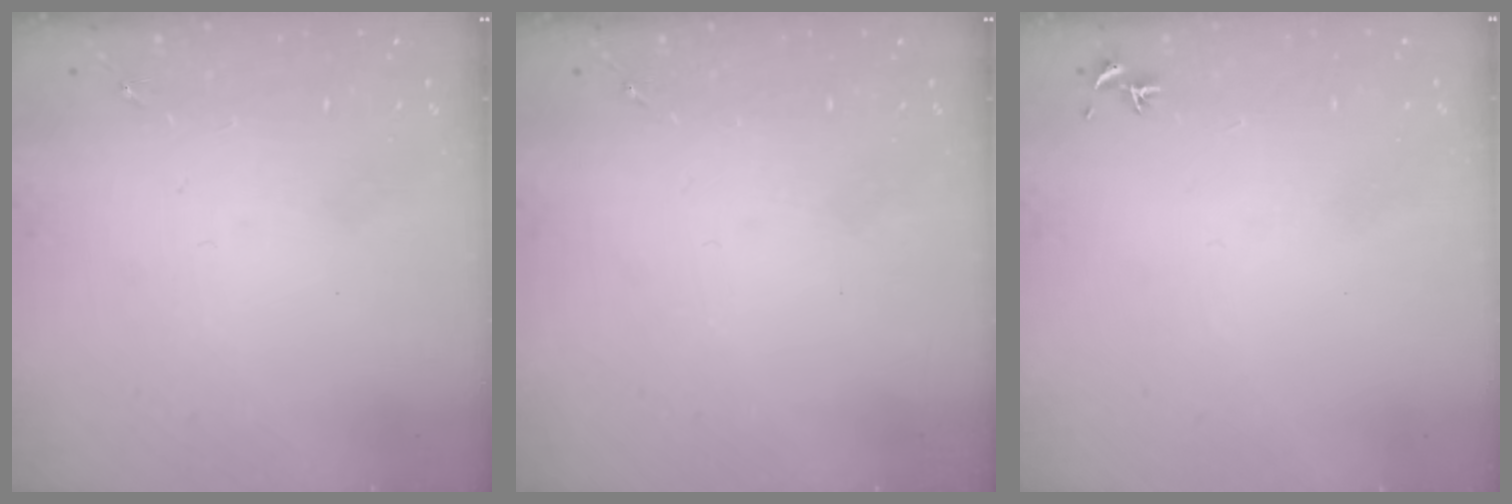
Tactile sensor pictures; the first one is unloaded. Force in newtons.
{"total": 0.0}
{"total": 0.0}